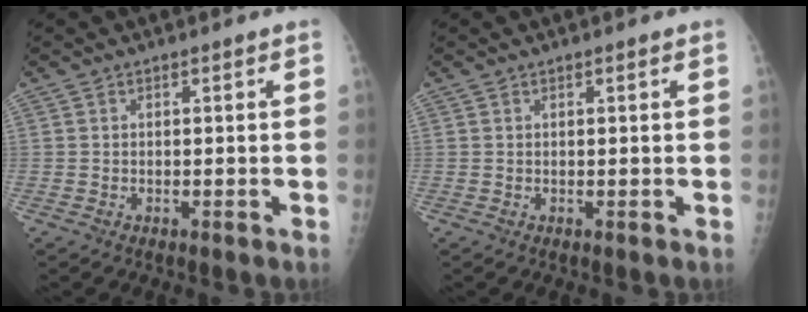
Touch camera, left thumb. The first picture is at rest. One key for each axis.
{"total": 0.5, "fx": 0.3, "fy": 0.1, "fz": 0.4, "tx": -0.005, "ty": 0.000, "tz": 0.003}